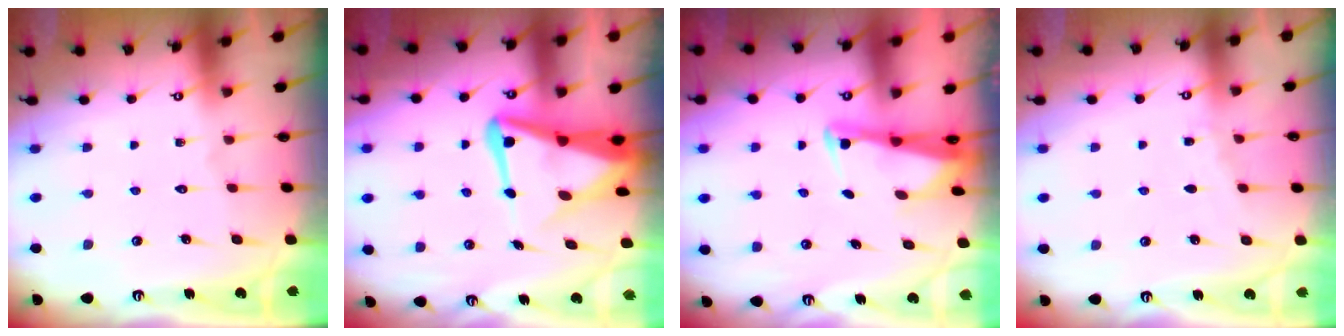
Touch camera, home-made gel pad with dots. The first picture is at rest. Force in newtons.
{"total": 10.1, "press": 10.1, "slide": 1.2}
{"total": 2.5, "press": 2.5, "slide": 0.5}
{"total": 2.9, "press": 2.9, "slide": 0.4}